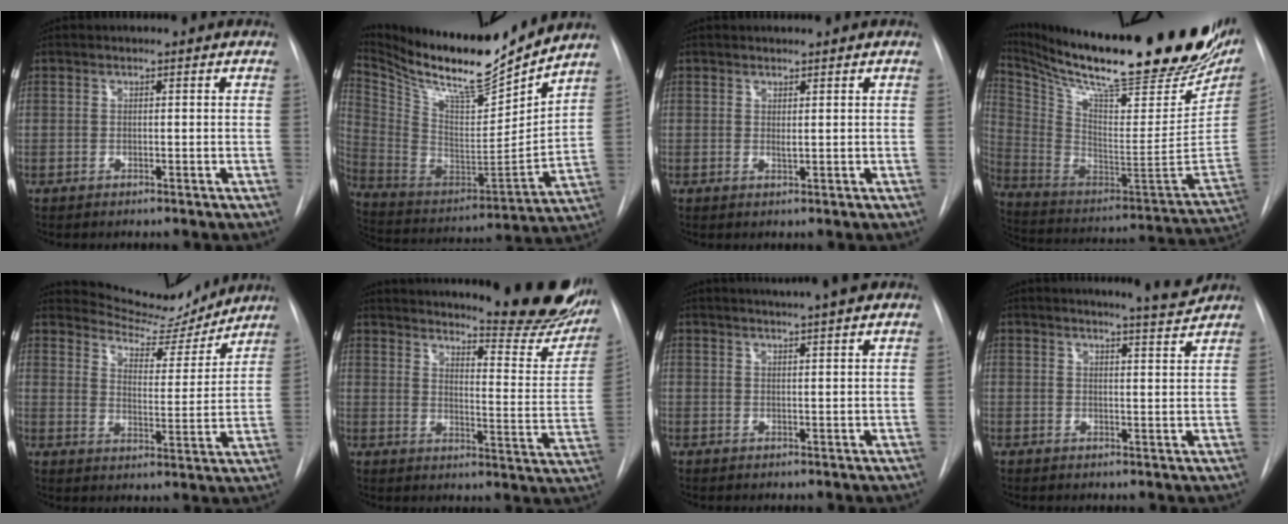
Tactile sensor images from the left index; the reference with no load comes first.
{"total": 20.6, "force": [18.5, 1.5, 8.8], "torque": [-0.180, -0.047, 0.318]}
{"total": 0.8, "force": [0.5, 0.0, 0.7], "torque": [-0.011, -0.005, 0.011]}
{"total": 35.1, "force": [27.8, 6.1, 20.6], "torque": [-0.350, -0.073, 0.398]}
{"total": 11.6, "force": [11.4, 1.7, 1.0], "torque": [-0.015, -0.024, 0.164]}
{"total": 27.9, "force": [24.2, 4.4, 13.1], "torque": [-0.188, -0.093, 0.294]}
{"total": 6.9, "force": [5.9, -0.3, 3.6], "torque": [-0.057, 0.015, 0.072]}
{"total": 4.6, "force": [4.4, -0.8, 1.2], "torque": [-0.024, -0.021, 0.052]}